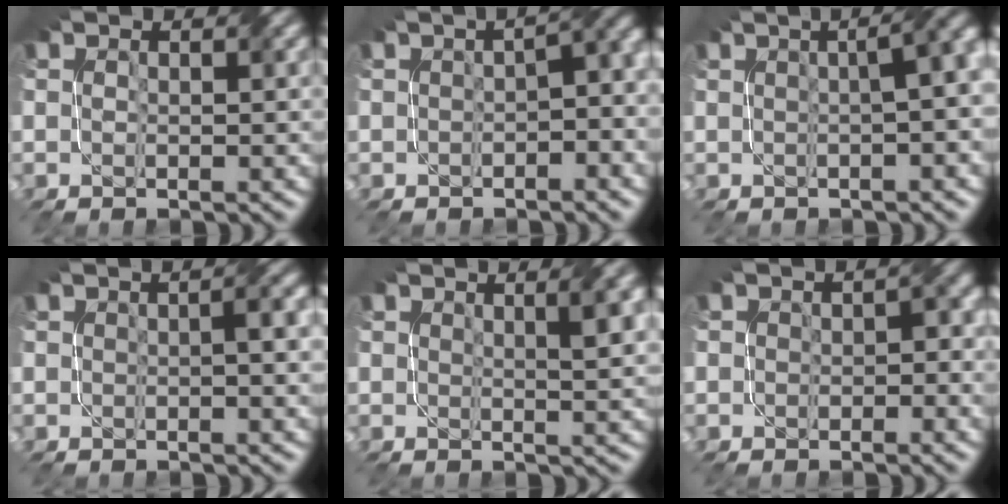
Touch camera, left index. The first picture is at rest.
{"total": 5.8, "force": [-0.9, 2.6, 5.1], "torque": [-0.031, 0.016, -0.011]}
{"total": 9.6, "force": [1.9, 5.0, 8.0], "torque": [-0.012, 0.058, -0.010]}
{"total": 1.8, "force": [-0.2, 0.3, 1.8], "torque": [-0.022, 0.008, 0.000]}
{"total": 2.6, "force": [0.8, 0.7, 2.4], "torque": [-0.019, 0.007, 0.013]}
{"total": 2.2, "force": [-0.7, 1.5, 1.4], "torque": [-0.009, 0.001, -0.005]}